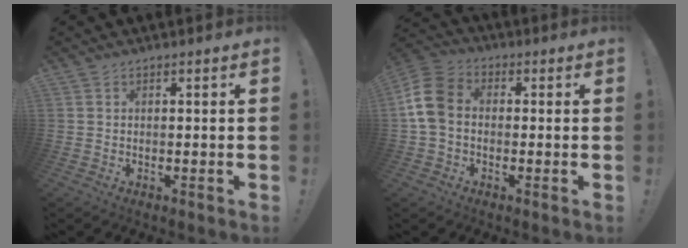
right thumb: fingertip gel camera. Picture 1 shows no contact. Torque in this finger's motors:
{"motor_torque": [0.02, 0.63, 0.18, 0.03, 0.32]}